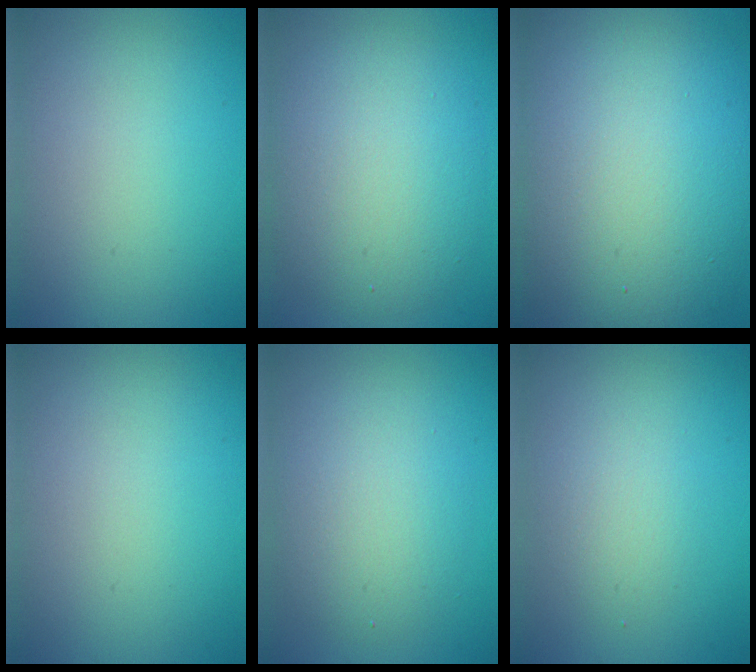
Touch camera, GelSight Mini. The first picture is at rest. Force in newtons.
{"total": 6.9, "press": 6.9, "slide": 0.2}
{"total": 15.2, "press": 15.2, "slide": 1.1}
{"total": 0.0}
{"total": 3.9, "press": 3.9, "slide": 0.5}
{"total": 2.0, "press": 2.0, "slide": 0.1}